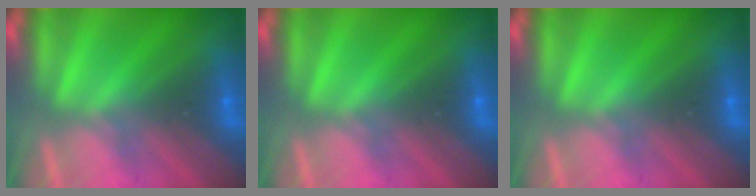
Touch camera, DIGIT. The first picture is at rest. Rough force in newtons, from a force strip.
{"total": 0.0}
{"total": 0.0}